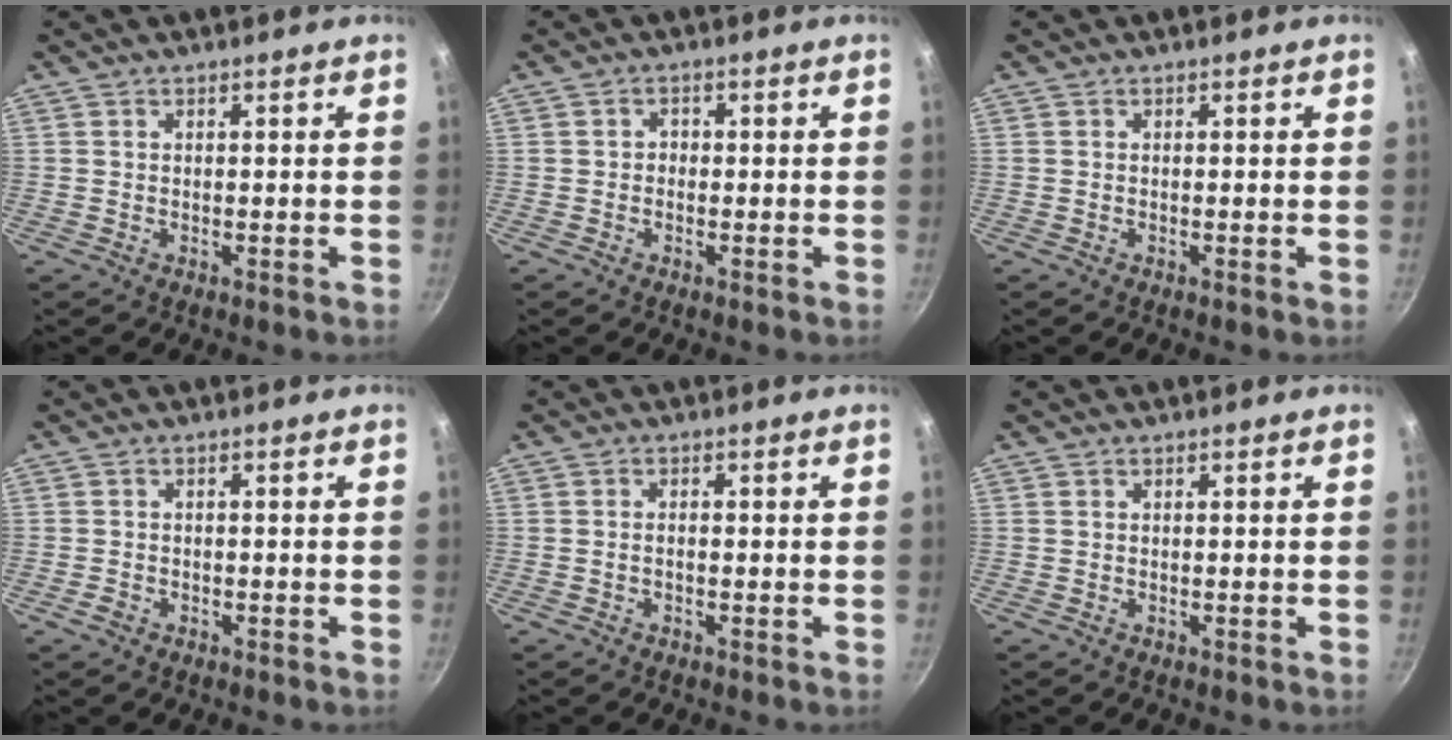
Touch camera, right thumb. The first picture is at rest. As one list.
[{"total": 1.1, "force": [-0.4, 1.0, 0.4], "torque": [-0.003, 0.004, -0.010]}, {"total": 0.0}, {"total": 1.5, "force": [-0.9, 1.1, 0.6], "torque": [-0.013, 0.011, -0.015]}, {"total": 1.1, "force": [-0.3, 0.5, 0.9], "torque": [-0.018, 0.007, -0.008]}, {"total": 0.0}]